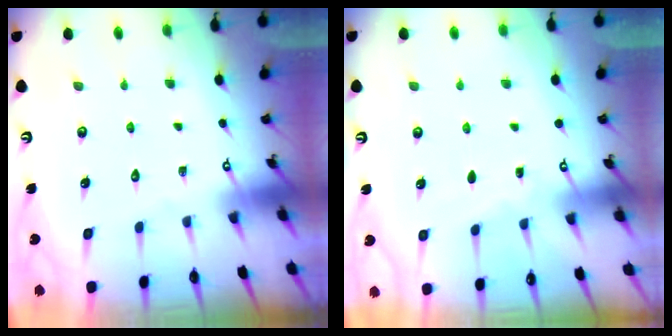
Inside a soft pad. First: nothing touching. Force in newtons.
{"total": 3.1, "press": 3.1, "slide": 0.4}